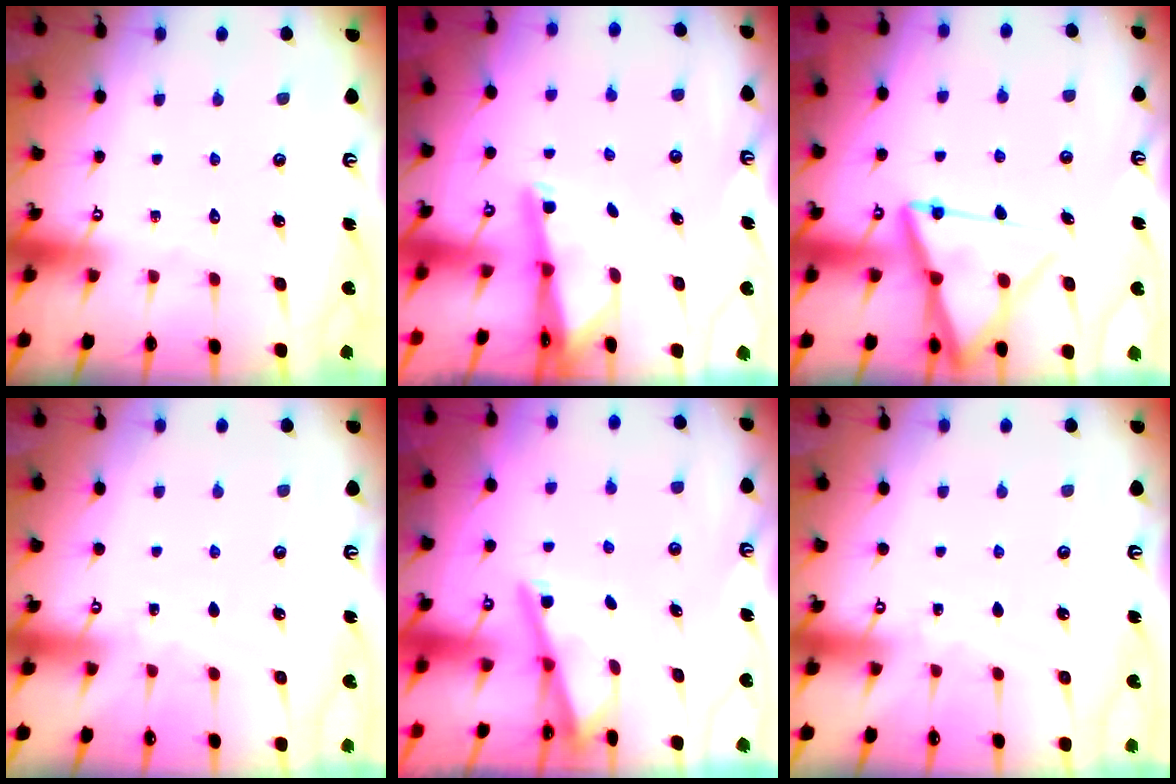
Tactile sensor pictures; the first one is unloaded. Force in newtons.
{"total": 1.9, "press": 1.9, "slide": 0.4}
{"total": 16.8, "press": 16.7, "slide": 1.7}
{"total": 2.9, "press": 2.8, "slide": 0.3}
{"total": 2.5, "press": 2.5, "slide": 0.2}
{"total": 2.9, "press": 2.8, "slide": 0.3}